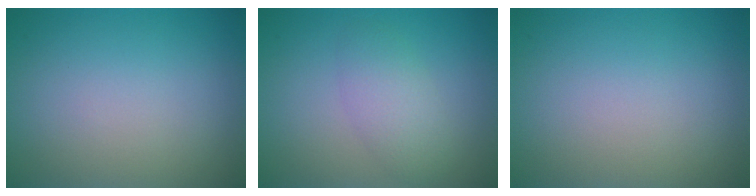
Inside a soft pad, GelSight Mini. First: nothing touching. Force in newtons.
{"total": 2.7, "press": 2.7, "slide": 0.1}
{"total": 0.0}